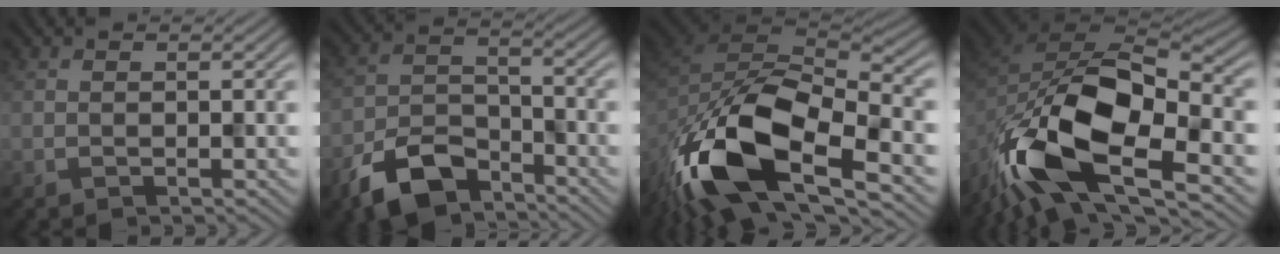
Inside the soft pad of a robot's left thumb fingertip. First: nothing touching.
{"total": 9.1, "force": [-6.4, 4.4, 4.8], "torque": [-0.096, -0.008, -0.136]}
{"total": 17.9, "force": [-8.7, 8.7, 13.0], "torque": [-0.299, -0.044, -0.150]}
{"total": 16.1, "force": [-7.4, 8.1, 11.8], "torque": [-0.245, -0.036, -0.137]}